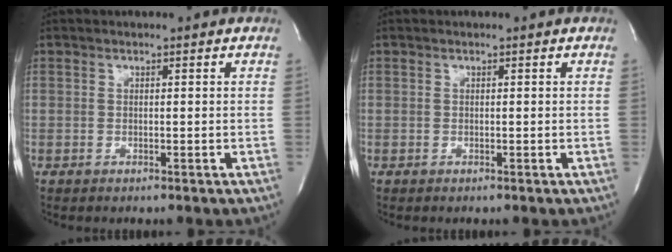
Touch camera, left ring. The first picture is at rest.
{"total": 0.0}